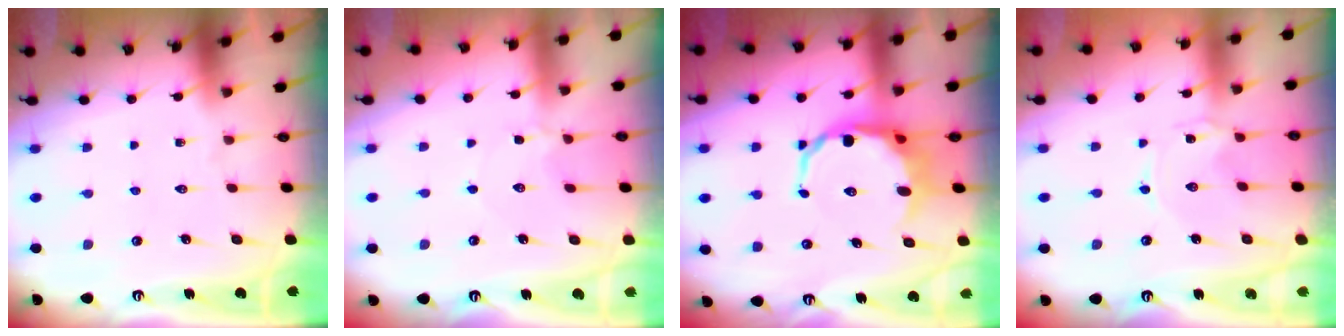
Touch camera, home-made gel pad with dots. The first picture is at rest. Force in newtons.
{"total": 2.2, "press": 2.1, "slide": 0.3}
{"total": 9.7, "press": 9.3, "slide": 2.8}
{"total": 0.0}